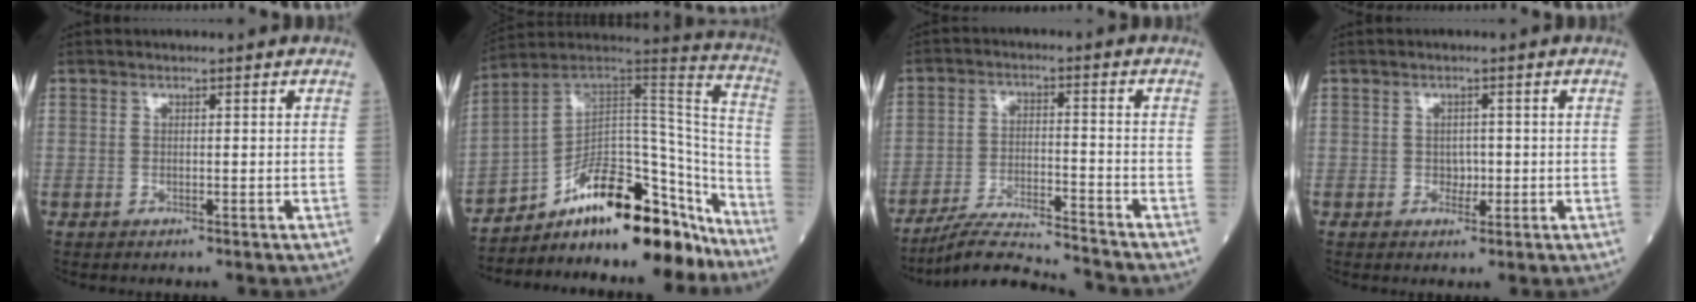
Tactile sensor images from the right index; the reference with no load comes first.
{"total": 20.4, "force": [-15.5, 6.5, 11.5], "torque": [-0.132, 0.070, -0.245]}
{"total": 10.1, "force": [-9.8, -0.8, 2.2], "torque": [-0.036, -0.001, -0.176]}
{"total": 1.6, "force": [-0.3, 1.3, 1.0], "torque": [-0.013, 0.004, 0.000]}